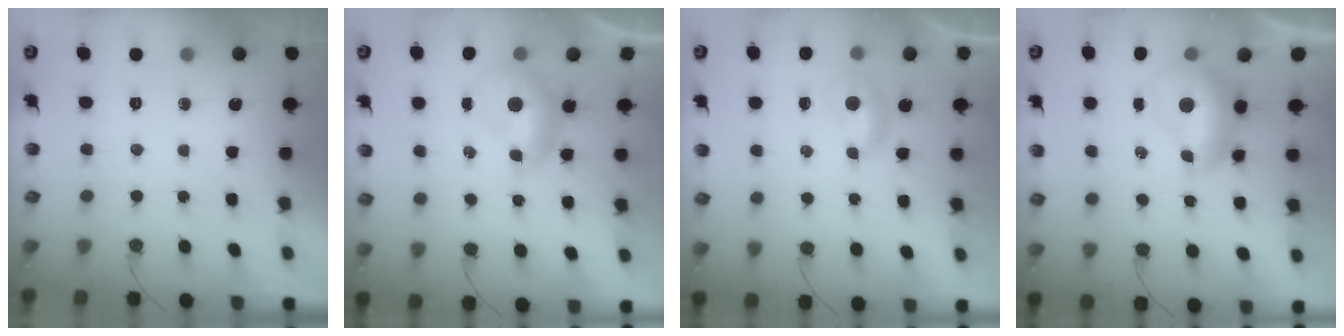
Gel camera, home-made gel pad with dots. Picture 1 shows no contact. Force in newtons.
{"total": 0.0}
{"total": 3.0, "press": 2.9, "slide": 0.4}
{"total": 1.3, "press": 1.2, "slide": 0.6}